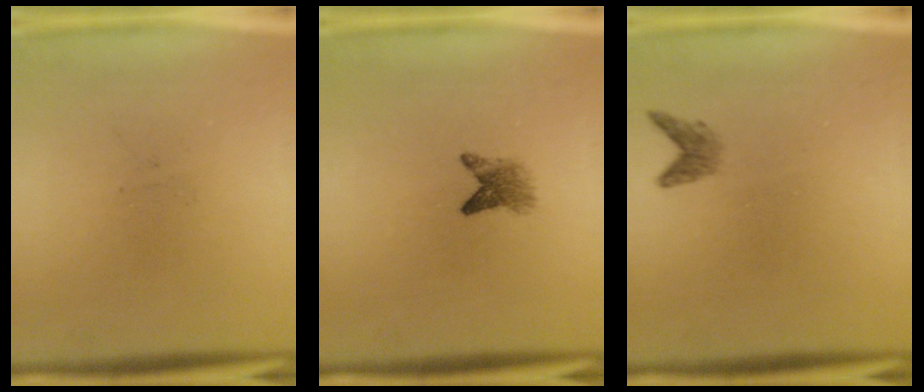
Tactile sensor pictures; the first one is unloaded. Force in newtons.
{"total": 2.7}
{"total": 1.5}